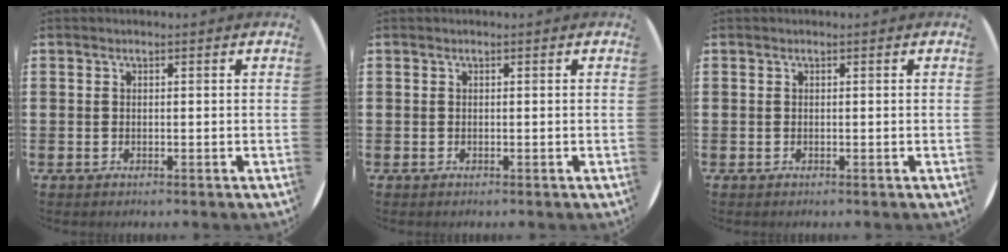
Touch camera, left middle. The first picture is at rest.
{"total": 0.0}
{"total": 0.0}